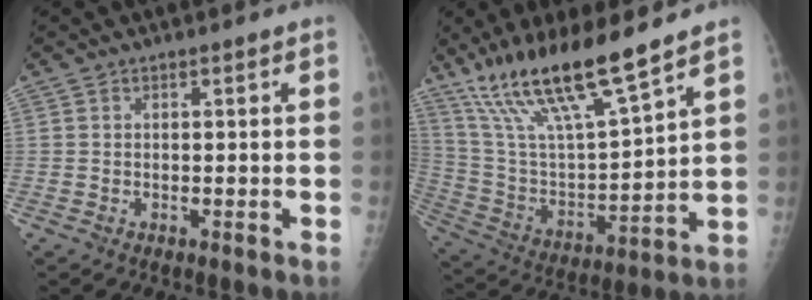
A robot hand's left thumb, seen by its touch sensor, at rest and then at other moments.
{"total": 19.5, "force": [14.3, 2.9, 12.9], "torque": [-0.224, -0.063, 0.276]}